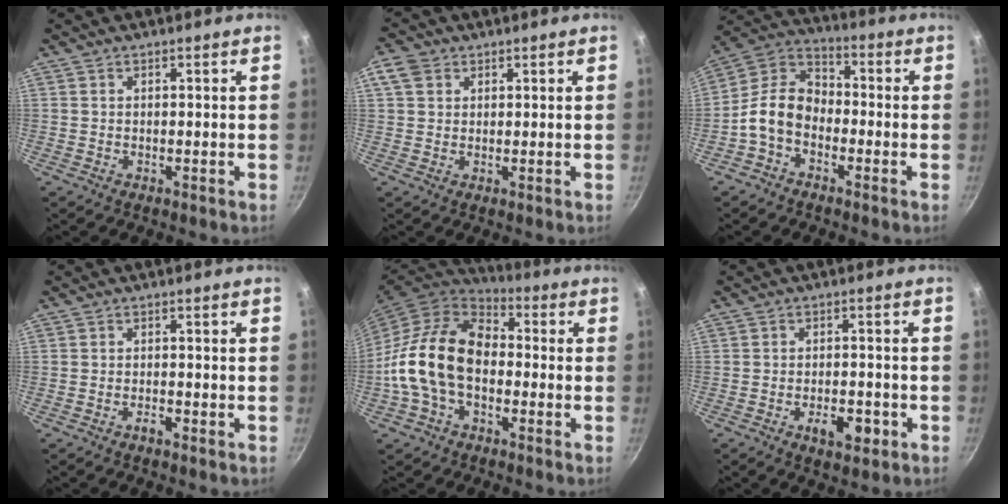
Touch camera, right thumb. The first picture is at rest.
{"total": 4.3, "force": [1.8, 3.4, 2.0], "torque": [-0.029, 0.002, 0.029]}
{"total": 10.7, "force": [-3.4, 7.5, 6.7], "torque": [-0.101, 0.048, -0.089]}
{"total": 1.5, "force": [-1.0, 0.4, 1.1], "torque": [-0.020, 0.012, -0.020]}
{"total": 16.9, "force": [-2.0, 11.3, 12.4], "torque": [-0.203, 0.037, -0.054]}
{"total": 6.2, "force": [-2.6, 3.1, 4.8], "torque": [-0.054, 0.015, -0.036]}